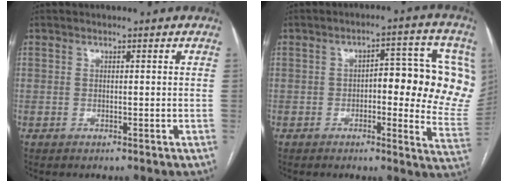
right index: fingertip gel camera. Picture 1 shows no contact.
{"total": 15.3, "force": [1.7, 5.0, 14.4], "torque": [-0.146, 0.017, 0.017]}